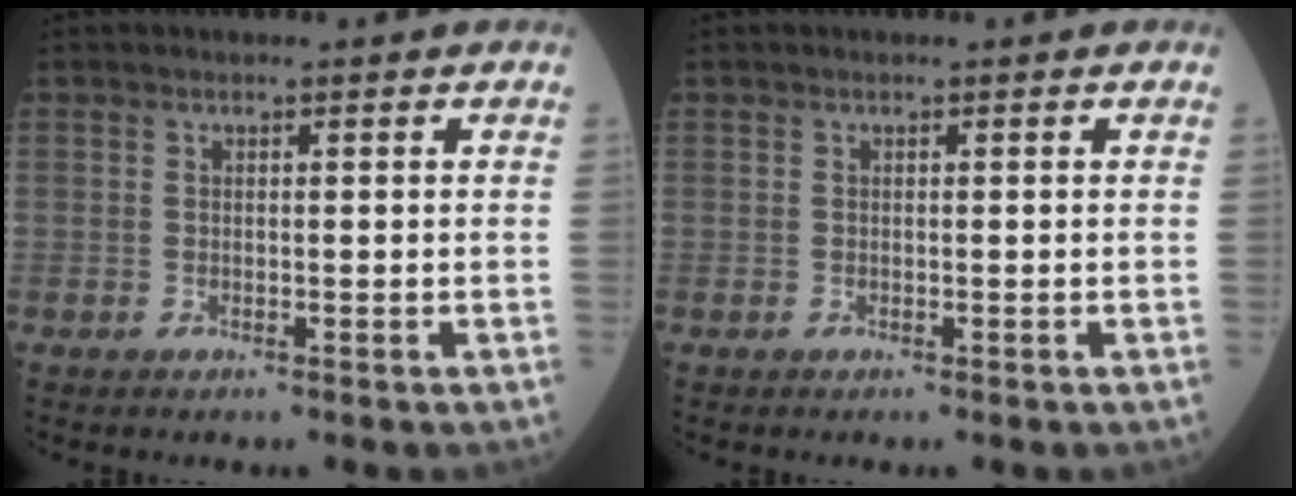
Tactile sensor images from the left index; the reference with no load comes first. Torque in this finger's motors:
{"motor_torque": [0.00, 0.00, 0.00, 0.00]}